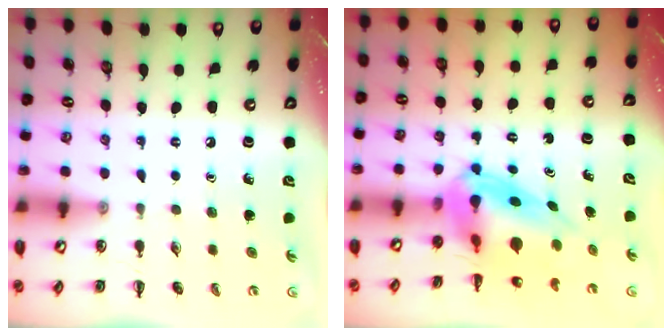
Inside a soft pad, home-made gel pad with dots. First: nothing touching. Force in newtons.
{"total": 8.2, "press": 7.8, "slide": 2.4}